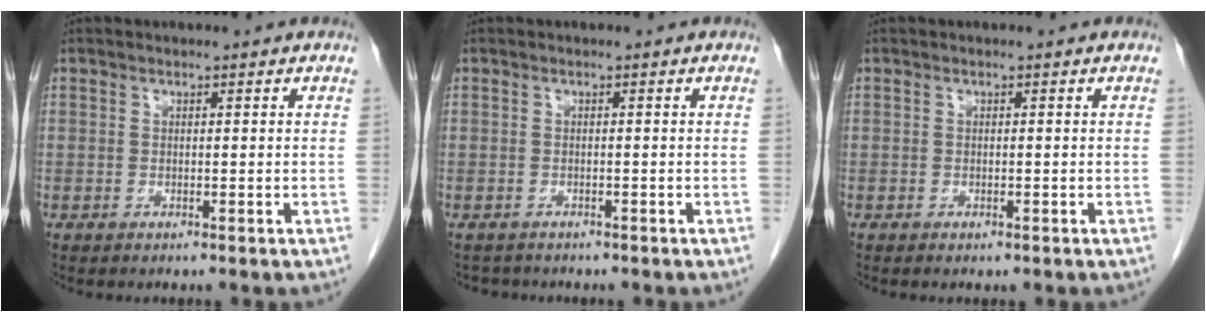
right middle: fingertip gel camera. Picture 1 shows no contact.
{"total": 2.2, "force": [-2.0, 1.0, 0.1], "torque": [-0.009, -0.003, -0.027]}
{"total": 0.5, "force": [-0.3, 0.2, 0.4], "torque": [-0.008, -0.002, 0.000]}